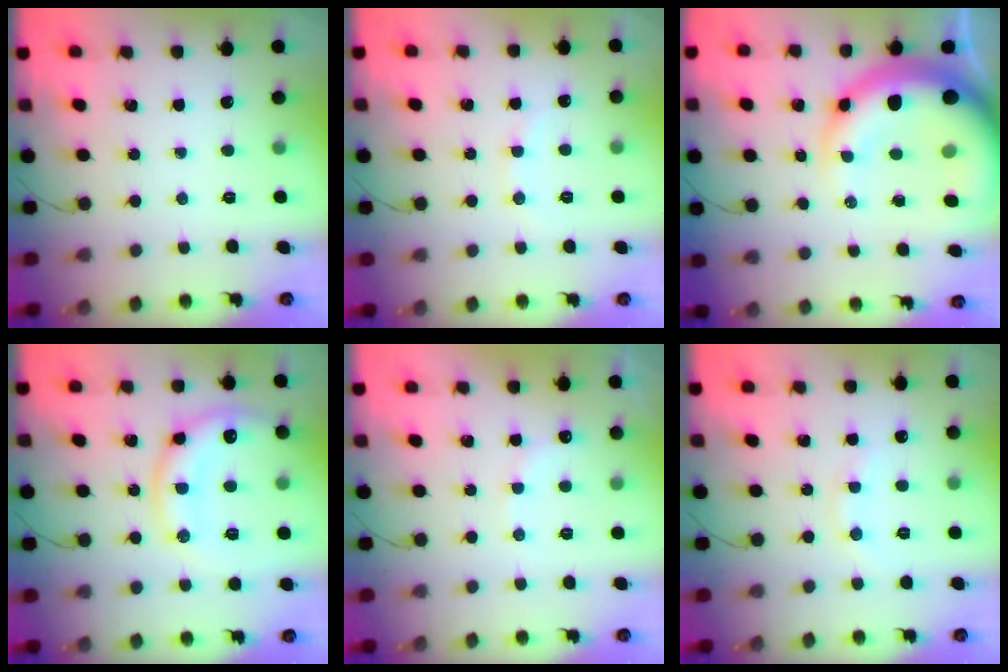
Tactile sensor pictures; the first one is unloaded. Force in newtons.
{"total": 4.2, "press": 4.1, "slide": 1.0}
{"total": 21.5, "press": 20.9, "slide": 4.8}
{"total": 16.3, "press": 16.2, "slide": 1.7}
{"total": 8.6, "press": 8.4, "slide": 1.5}
{"total": 8.4, "press": 8.3, "slide": 1.3}